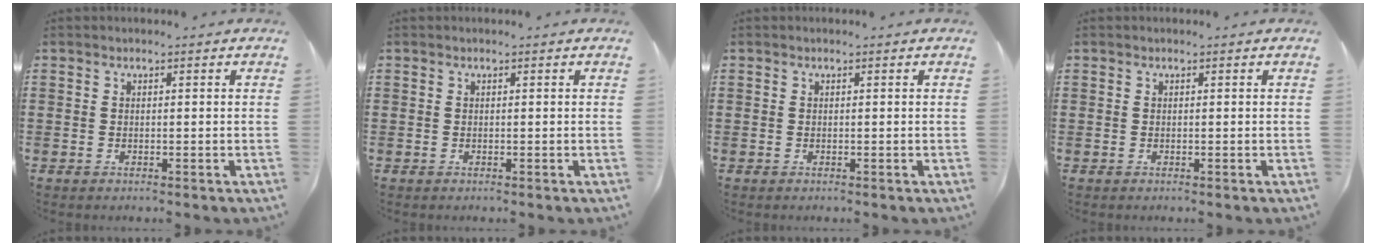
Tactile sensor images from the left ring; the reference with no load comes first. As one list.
[{"total": 0.0}, {"total": 0.0}, {"total": 0.0}]